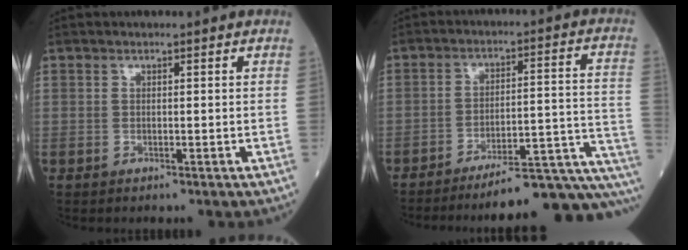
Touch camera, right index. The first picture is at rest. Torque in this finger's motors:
{"motor_torque": [1.02, -1.12, 0.39, 0.14]}